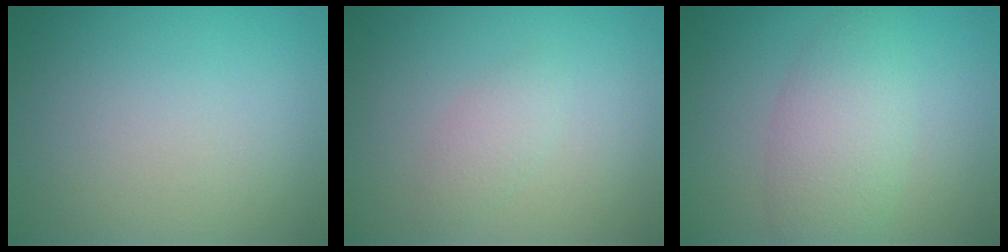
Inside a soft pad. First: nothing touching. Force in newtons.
{"total": 1.5, "press": 1.5, "slide": 0.0}
{"total": 4.3, "press": 4.3, "slide": 0.1}